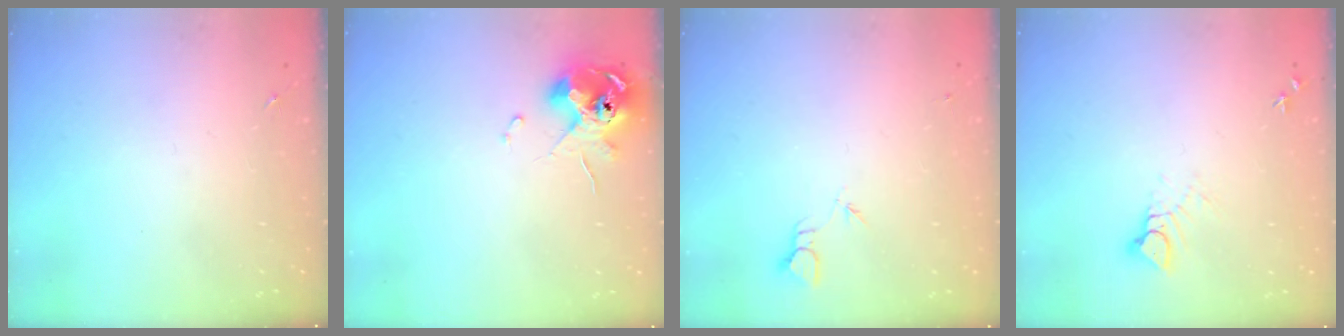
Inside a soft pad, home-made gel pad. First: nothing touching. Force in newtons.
{"total": 10.4, "press": 10.3, "slide": 1.4}
{"total": 2.3, "press": 2.3, "slide": 0.1}
{"total": 5.0, "press": 5.0, "slide": 0.2}